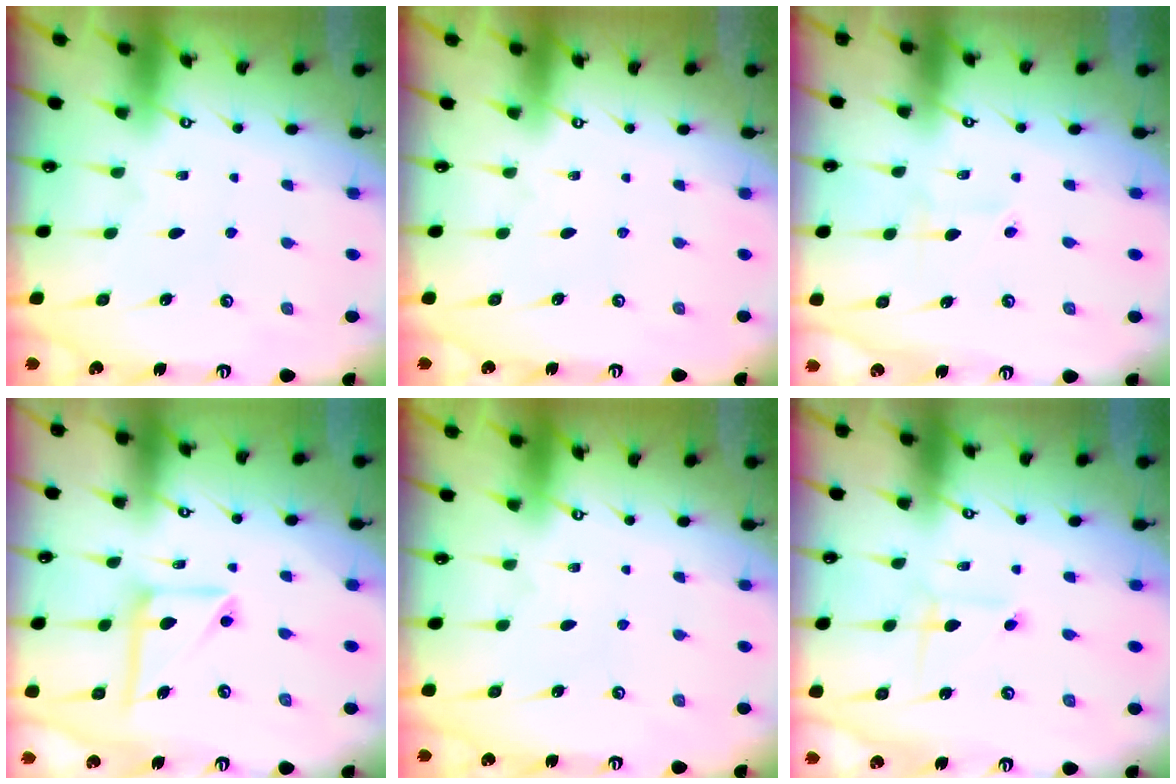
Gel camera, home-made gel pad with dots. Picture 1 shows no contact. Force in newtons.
{"total": 0.0}
{"total": 2.1, "press": 2.0, "slide": 0.9}
{"total": 11.8, "press": 11.7, "slide": 1.1}
{"total": 0.0}
{"total": 0.9, "press": 0.9, "slide": 0.0}